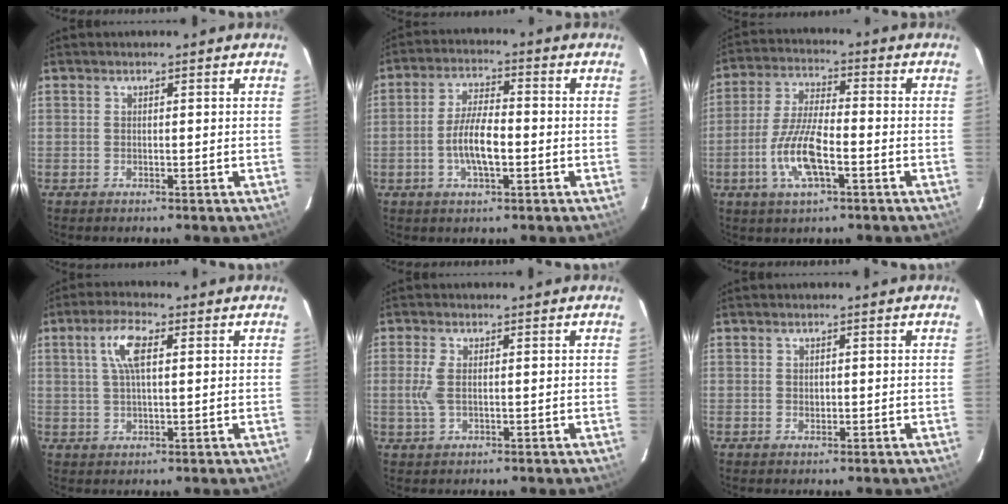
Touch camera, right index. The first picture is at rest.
{"total": 7.6, "force": [-1.9, 2.5, 6.8], "torque": [-0.135, 0.003, -0.035]}
{"total": 10.8, "force": [-4.0, 3.1, 9.5], "torque": [-0.201, -0.003, -0.078]}
{"total": 6.4, "force": [2.0, 2.3, 5.6], "torque": [-0.108, 0.013, 0.039]}
{"total": 3.5, "force": [0.2, 1.5, 3.1], "torque": [-0.072, 0.001, 0.004]}
{"total": 0.9, "force": [0.0, 0.9, 0.3], "torque": [-0.004, 0.001, 0.002]}